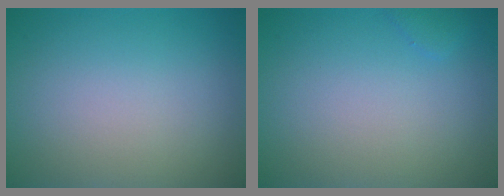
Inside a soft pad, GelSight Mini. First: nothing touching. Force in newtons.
{"total": 0.7, "press": 0.7, "slide": 0.0}